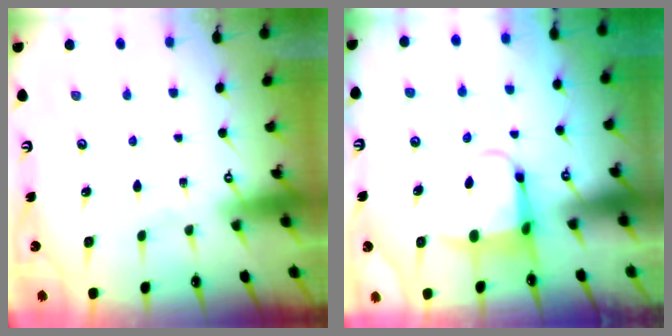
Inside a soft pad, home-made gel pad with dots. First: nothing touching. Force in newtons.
{"total": 5.0, "press": 4.9, "slide": 1.1}